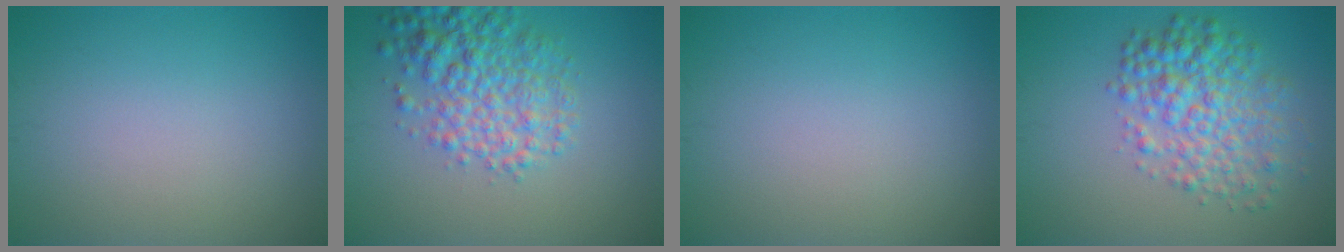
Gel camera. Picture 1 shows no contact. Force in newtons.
{"total": 5.5, "press": 5.5, "slide": 0.2}
{"total": 0.0}
{"total": 5.5, "press": 5.5, "slide": 0.1}